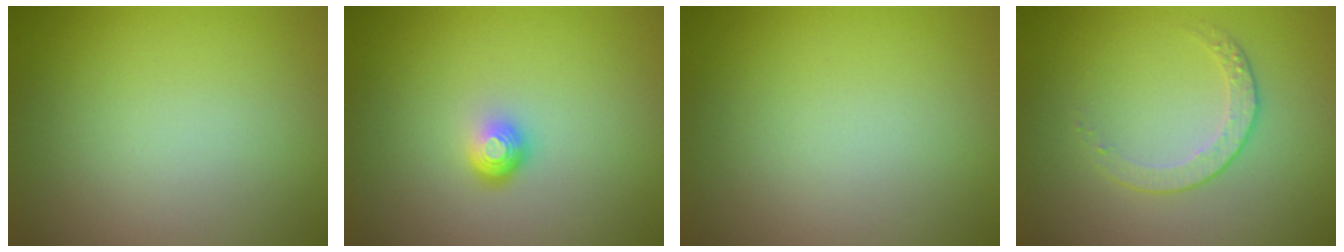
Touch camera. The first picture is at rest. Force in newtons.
{"total": 1.8, "press": 1.2, "slide": 1.4}
{"total": 0.0}
{"total": 1.8, "press": 1.3, "slide": 1.3}